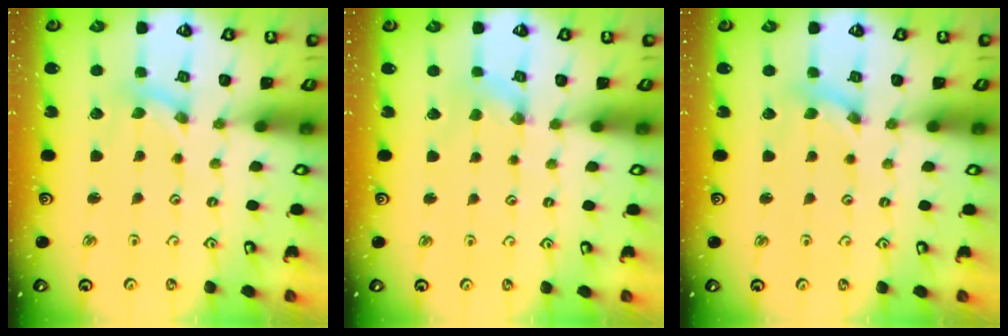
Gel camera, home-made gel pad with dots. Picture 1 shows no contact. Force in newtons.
{"total": 0.9, "press": 0.9, "slide": 0.2}
{"total": 1.1, "press": 1.1, "slide": 0.2}